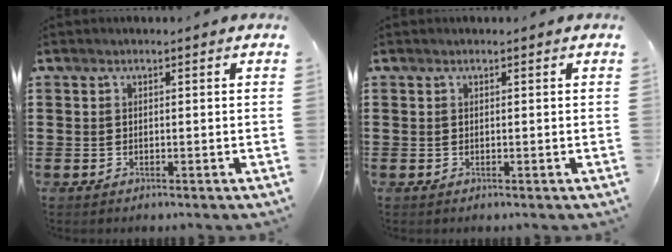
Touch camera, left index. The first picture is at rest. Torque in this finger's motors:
{"motor_torque": [-0.15, 0.31, 0.00, -0.01]}